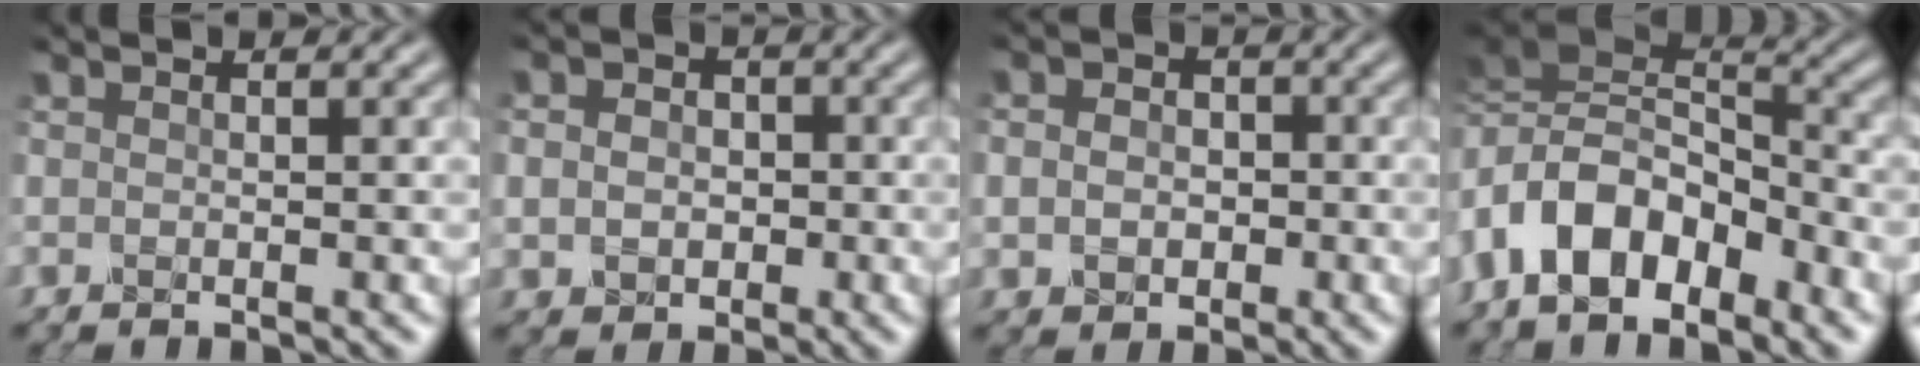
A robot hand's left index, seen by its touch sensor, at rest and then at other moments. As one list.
[{"total": 4.0, "force": [0.2, 3.5, 1.9], "torque": [-0.015, 0.015, -0.021]}, {"total": 3.4, "force": [0.0, 3.0, 1.7], "torque": [-0.015, 0.010, -0.023]}, {"total": 10.2, "force": [-3.4, 5.9, 7.6], "torque": [-0.132, 0.017, -0.069]}]